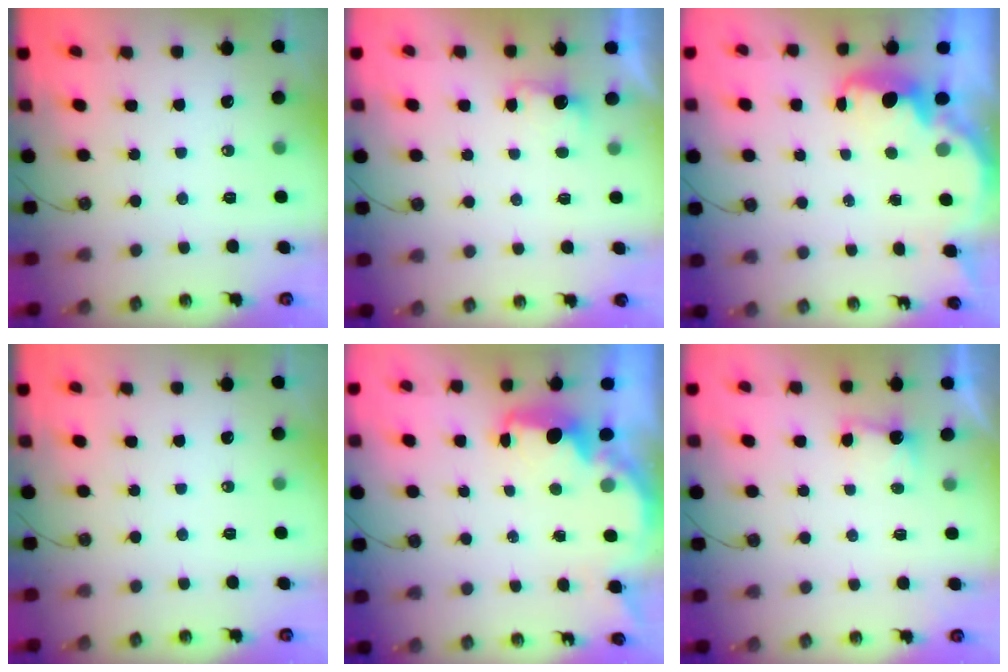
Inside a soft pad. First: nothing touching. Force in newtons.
{"total": 2.6, "press": 2.4, "slide": 1.0}
{"total": 2.9, "press": 2.9, "slide": 0.6}
{"total": 0.0}
{"total": 3.9, "press": 3.9, "slide": 0.6}
{"total": 2.4, "press": 2.3, "slide": 0.9}